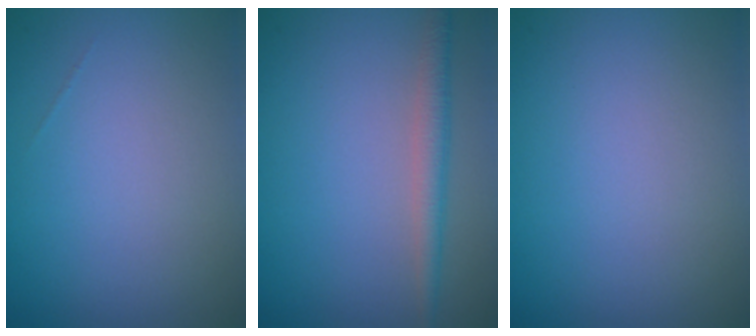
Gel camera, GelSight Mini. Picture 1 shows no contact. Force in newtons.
{"total": 2.2, "press": 2.2, "slide": 0.0}
{"total": 0.0}